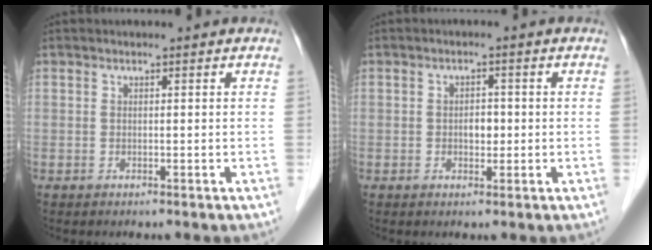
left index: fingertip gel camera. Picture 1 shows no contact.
{"total": 2.2, "force": [-0.2, 1.4, 1.7], "torque": [-0.025, 0.003, -0.002]}